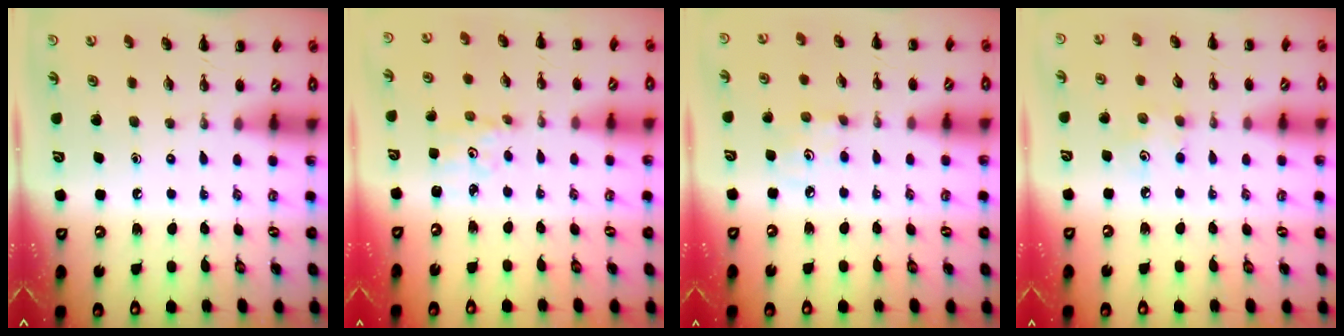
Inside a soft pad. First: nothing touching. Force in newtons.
{"total": 1.8, "press": 1.8, "slide": 0.5}
{"total": 3.4, "press": 3.3, "slide": 0.8}
{"total": 4.0, "press": 3.9, "slide": 1.1}